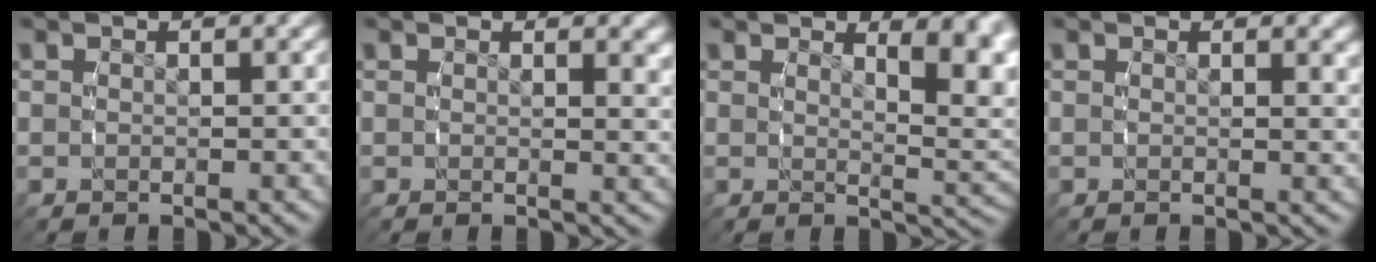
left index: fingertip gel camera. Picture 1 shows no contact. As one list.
[{"total": 1.0, "force": [0.7, 0.0, 0.8], "torque": [-0.010, -0.001, 0.008]}, {"total": 4.4, "force": [2.1, 1.0, 3.7], "torque": [-0.025, -0.011, 0.035]}, {"total": 0.7, "force": [0.5, -0.1, 0.5], "torque": [-0.008, -0.001, 0.005]}]